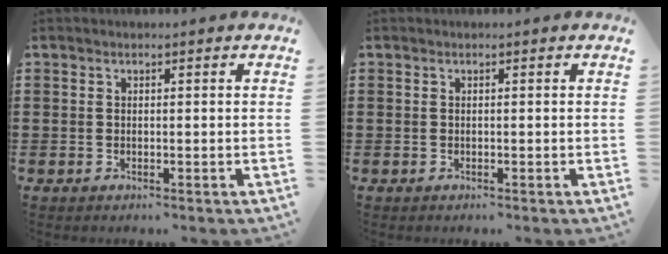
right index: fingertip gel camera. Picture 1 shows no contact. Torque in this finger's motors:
{"motor_torque": [0.00, 0.00, 0.00, 0.00]}